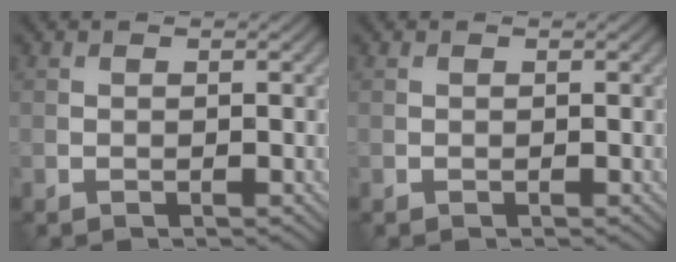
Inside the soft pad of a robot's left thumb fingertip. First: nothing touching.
{"total": 0.0}